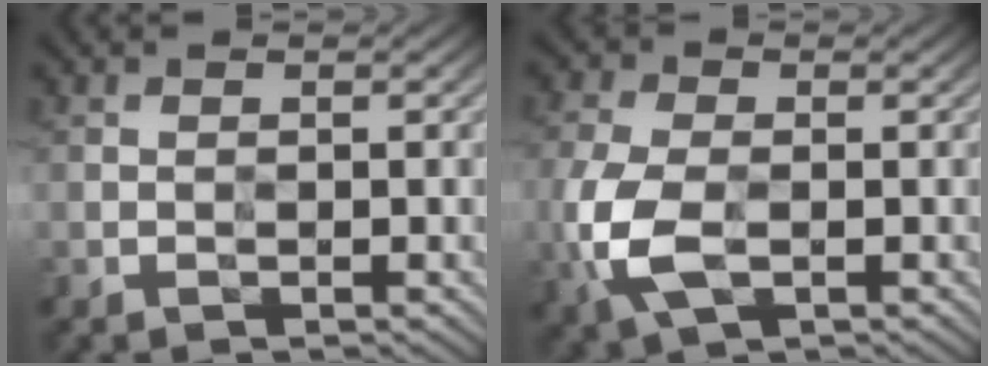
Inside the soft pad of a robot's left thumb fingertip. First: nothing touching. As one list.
[{"total": 7.6, "force": [-2.2, 4.5, 5.7], "torque": [-0.150, -0.011, -0.046]}]